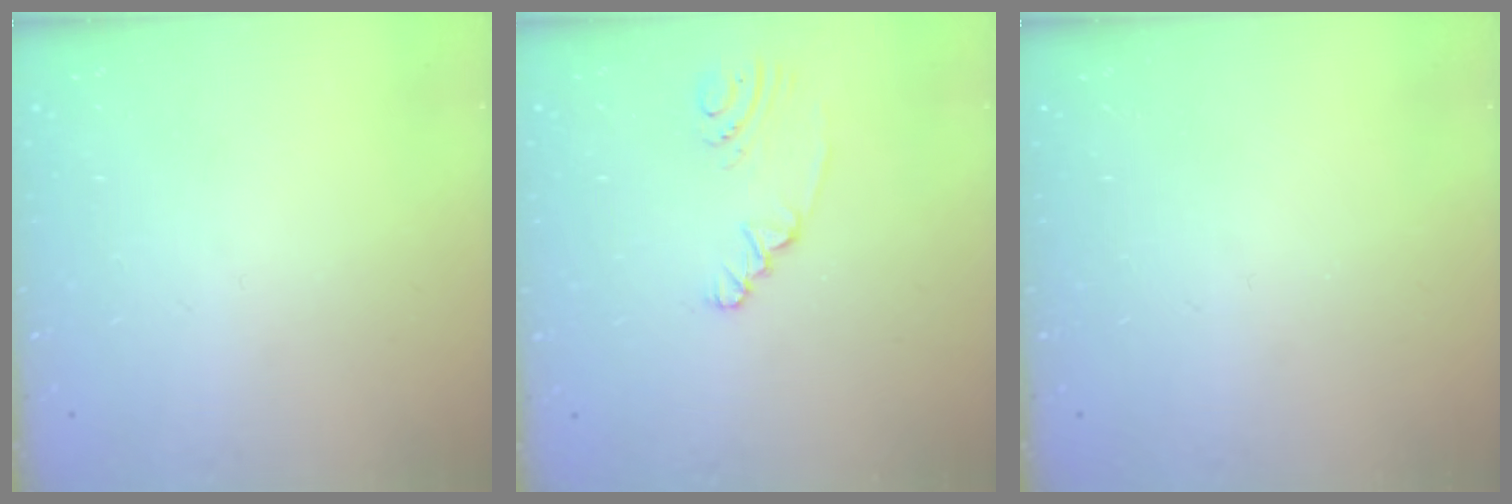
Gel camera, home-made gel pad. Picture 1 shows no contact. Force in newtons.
{"total": 2.6, "press": 2.6, "slide": 0.6}
{"total": 0.0}